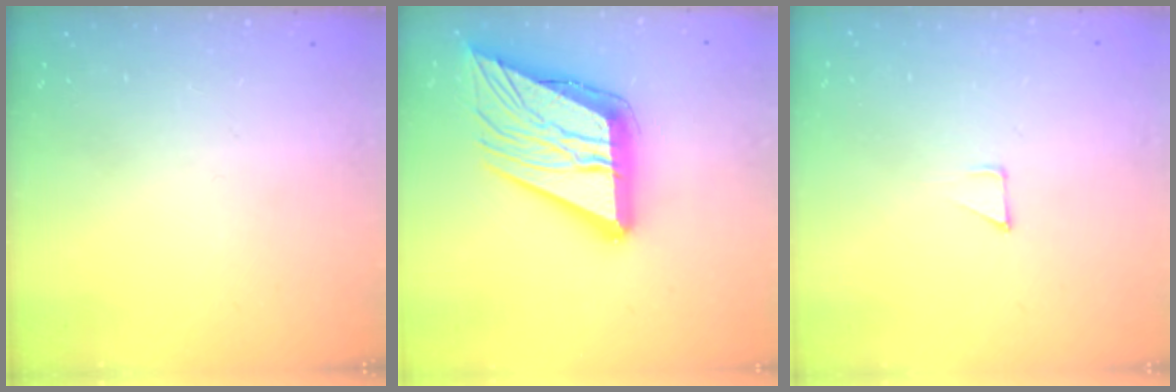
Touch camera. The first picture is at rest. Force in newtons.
{"total": 24.2, "press": 24.1, "slide": 2.8}
{"total": 2.8, "press": 2.8, "slide": 0.2}